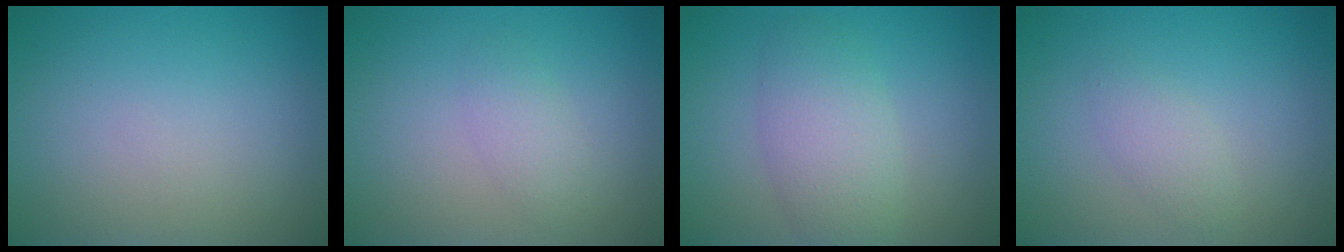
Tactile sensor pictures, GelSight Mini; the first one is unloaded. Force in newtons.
{"total": 1.7, "press": 1.7, "slide": 0.0}
{"total": 4.2, "press": 4.2, "slide": 0.1}
{"total": 1.7, "press": 1.6, "slide": 0.0}